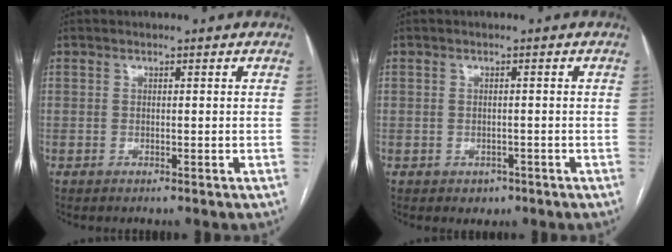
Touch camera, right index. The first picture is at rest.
{"total": 2.0, "force": [-1.0, 1.7, 0.5], "torque": [-0.002, 0.004, -0.008]}